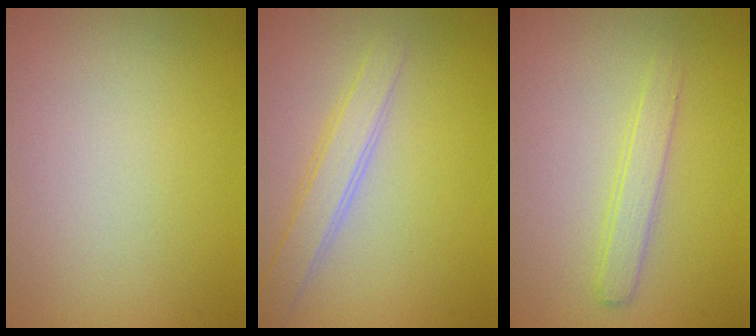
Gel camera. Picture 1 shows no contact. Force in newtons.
{"total": 2.8, "press": 2.8, "slide": 0.2}
{"total": 2.0, "press": 2.0, "slide": 0.0}